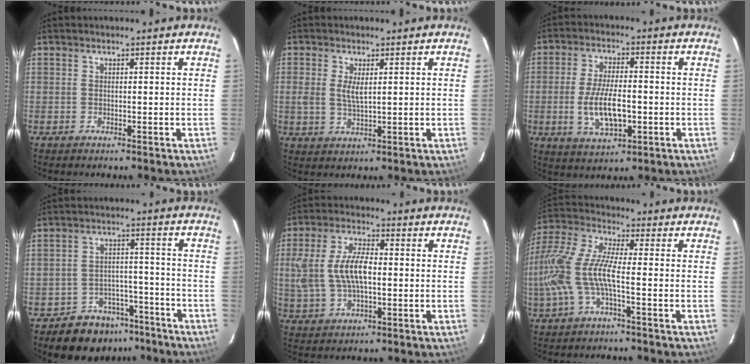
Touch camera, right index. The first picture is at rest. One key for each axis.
{"total": 3.7, "fx": 0.8, "fy": 1.5, "fz": 3.3, "tx": -0.064, "ty": -0.003, "tz": 0.016}
{"total": 8.9, "fx": -1.7, "fy": 3.9, "fz": 7.8, "tx": -0.156, "ty": -0.009, "tz": -0.025}
{"total": 10.2, "fx": -7.6, "fy": 6.3, "fz": 2.4, "tx": -0.055, "ty": 0.027, "tz": -0.097}
{"total": 10.8, "fx": 0.0, "fy": 5.3, "fz": 9.5, "tx": -0.196, "ty": 0.009, "tz": 0.006}
{"total": 14.3, "fx": -3.6, "fy": 3.6, "fz": 13.4, "tx": -0.283, "ty": -0.006, "tz": -0.075}